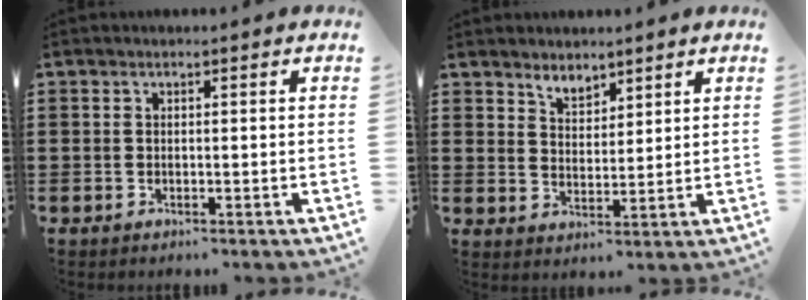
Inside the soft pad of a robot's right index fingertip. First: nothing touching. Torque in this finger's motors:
{"motor_torque": [0.00, 0.00, 0.06, 0.05]}